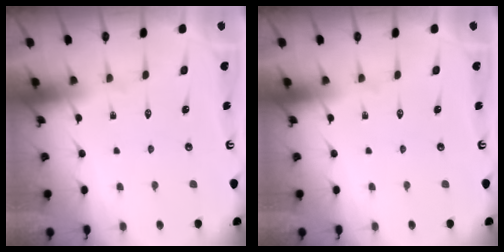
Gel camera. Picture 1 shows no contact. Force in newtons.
{"total": 0.0}